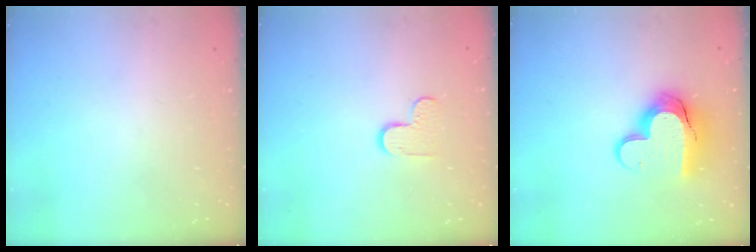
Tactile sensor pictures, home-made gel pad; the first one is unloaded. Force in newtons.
{"total": 5.1, "press": 5.0, "slide": 0.5}
{"total": 14.0, "press": 13.9, "slide": 0.7}